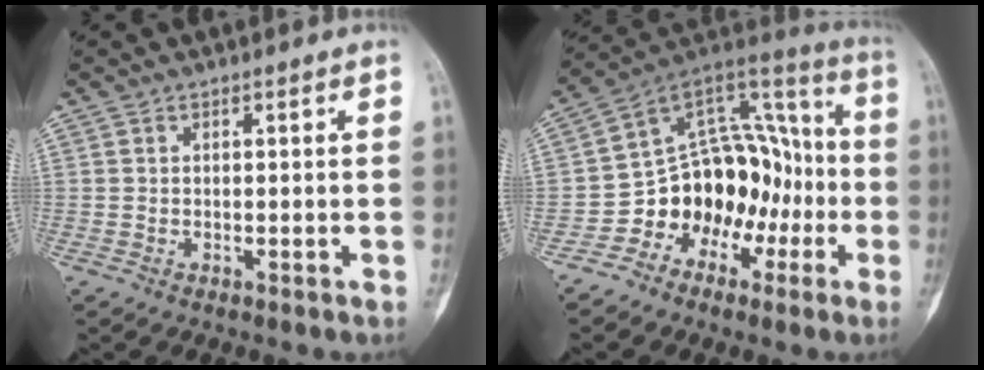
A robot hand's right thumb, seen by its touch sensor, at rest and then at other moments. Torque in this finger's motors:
{"motor_torque": [0.61, 0.62, 0.25, -0.22, 0.06]}